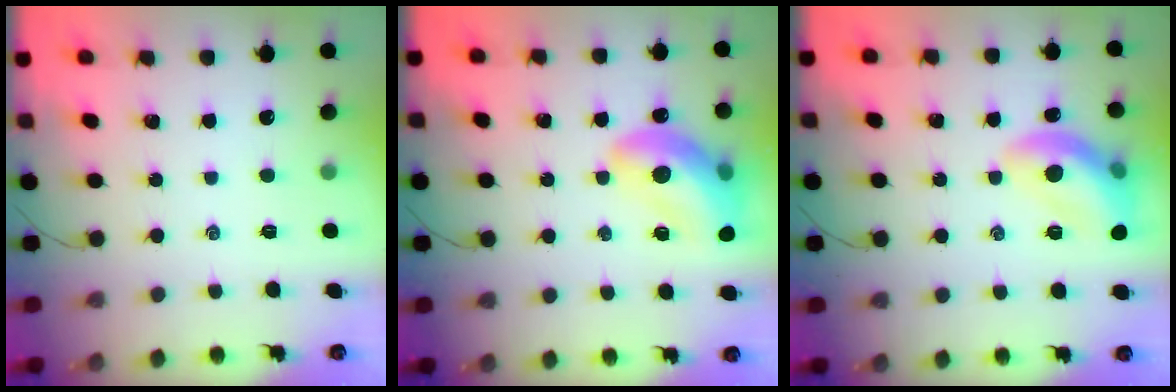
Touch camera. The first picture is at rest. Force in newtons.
{"total": 16.9, "press": 16.6, "slide": 3.4}
{"total": 13.1, "press": 13.1, "slide": 0.9}